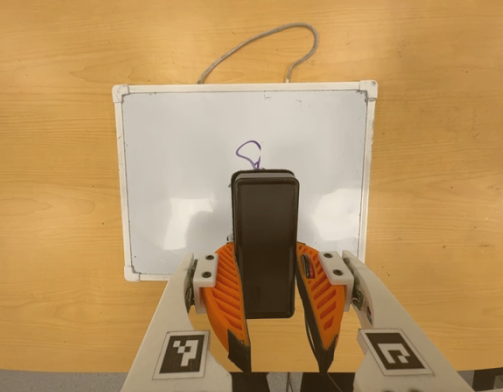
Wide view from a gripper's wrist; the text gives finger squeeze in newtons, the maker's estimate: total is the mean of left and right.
{"total": 8.2, "left": 6.5, "right": 9.9}